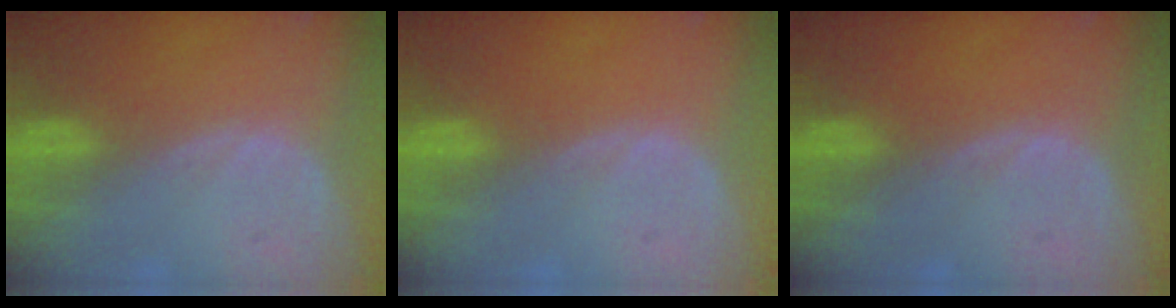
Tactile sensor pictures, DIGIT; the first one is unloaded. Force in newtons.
{"total": 0.0}
{"total": 0.0}